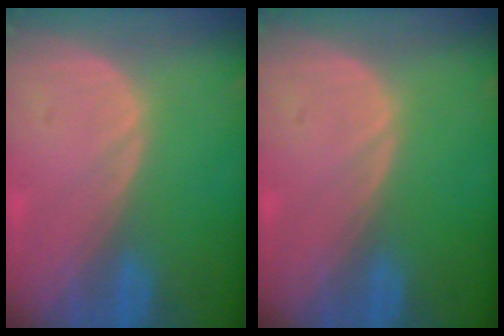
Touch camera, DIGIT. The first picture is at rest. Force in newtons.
{"total": 0.0}